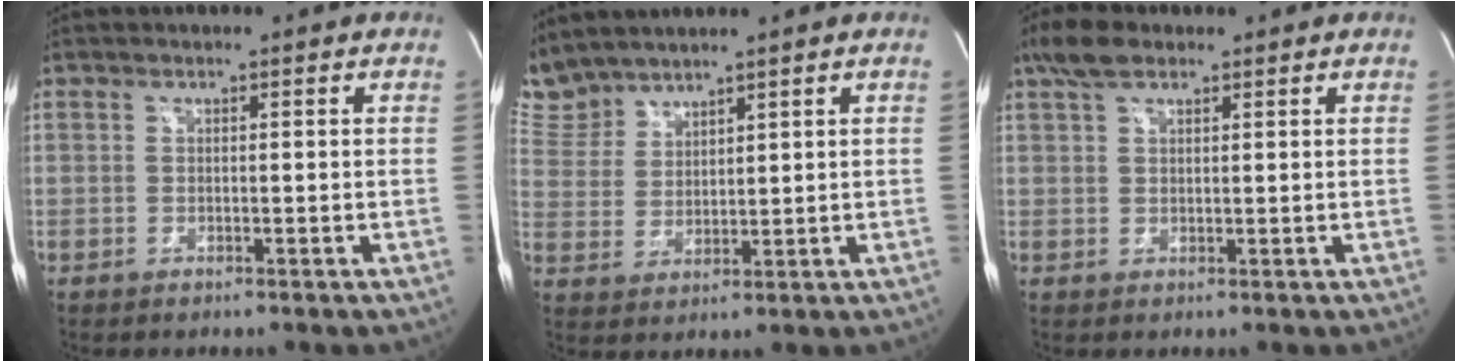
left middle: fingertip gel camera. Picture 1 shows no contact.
{"total": 6.8, "force": [6.6, 1.2, 0.4], "torque": [-0.027, 0.012, 0.150]}
{"total": 4.4, "force": [3.1, 1.9, 2.5], "torque": [-0.061, 0.018, 0.063]}